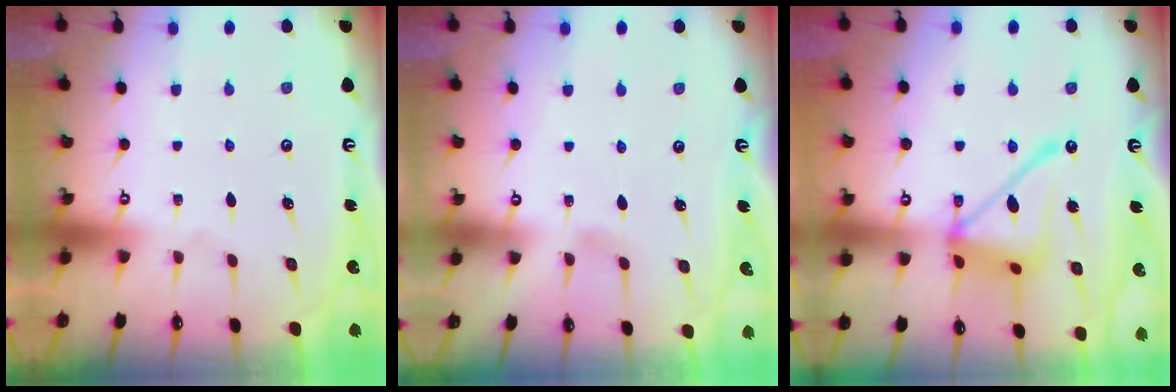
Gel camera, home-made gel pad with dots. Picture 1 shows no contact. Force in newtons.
{"total": 3.6, "press": 3.6, "slide": 0.4}
{"total": 17.0, "press": 17.0, "slide": 1.5}